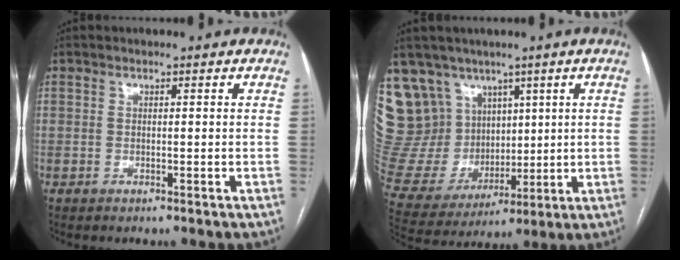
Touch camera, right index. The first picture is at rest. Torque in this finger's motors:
{"motor_torque": [-0.15, 0.68, 0.07, 0.01]}